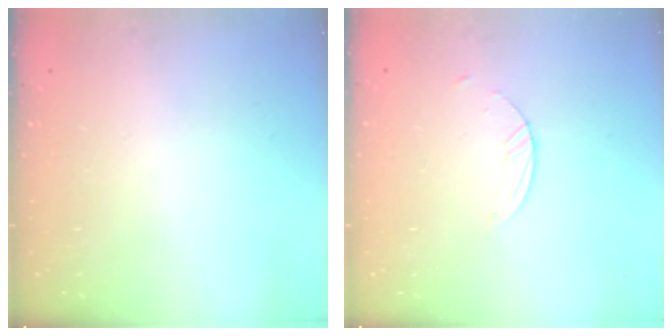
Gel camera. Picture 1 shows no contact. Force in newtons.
{"total": 1.8, "press": 1.8, "slide": 0.1}